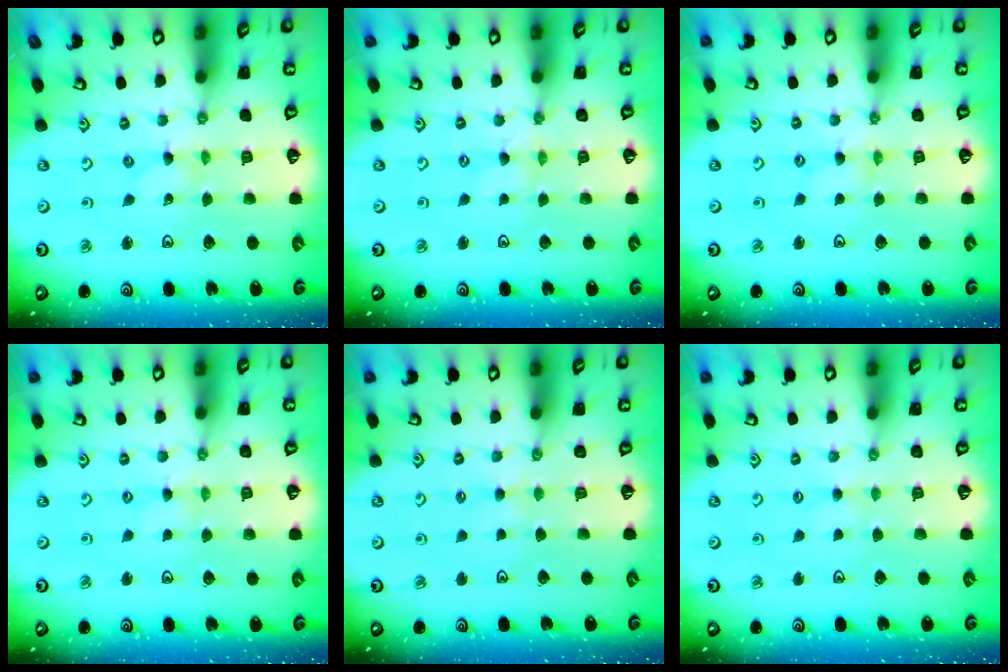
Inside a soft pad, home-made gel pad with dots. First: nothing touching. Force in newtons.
{"total": 0.0}
{"total": 1.1, "press": 1.1, "slide": 0.2}
{"total": 1.3, "press": 1.3, "slide": 0.2}
{"total": 2.2, "press": 2.2, "slide": 0.5}
{"total": 1.8, "press": 1.7, "slide": 0.3}